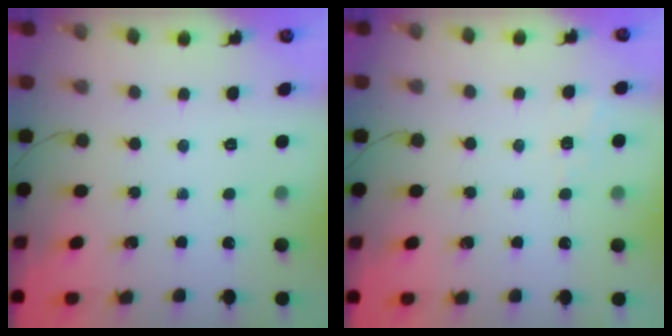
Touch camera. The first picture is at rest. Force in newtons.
{"total": 1.4, "press": 0.6, "slide": 1.3}